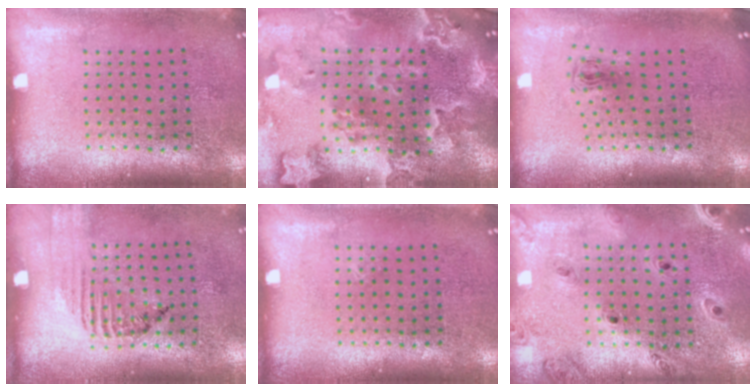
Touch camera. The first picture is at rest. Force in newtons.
{"total": 3.6, "press": 3.1, "slide": 1.7}
{"total": 0.6, "press": 0.3, "slide": 0.6}
{"total": 1.5, "press": 1.1, "slide": 1.1}
{"total": 0.0}
{"total": 0.9, "press": 0.9, "slide": 0.1}